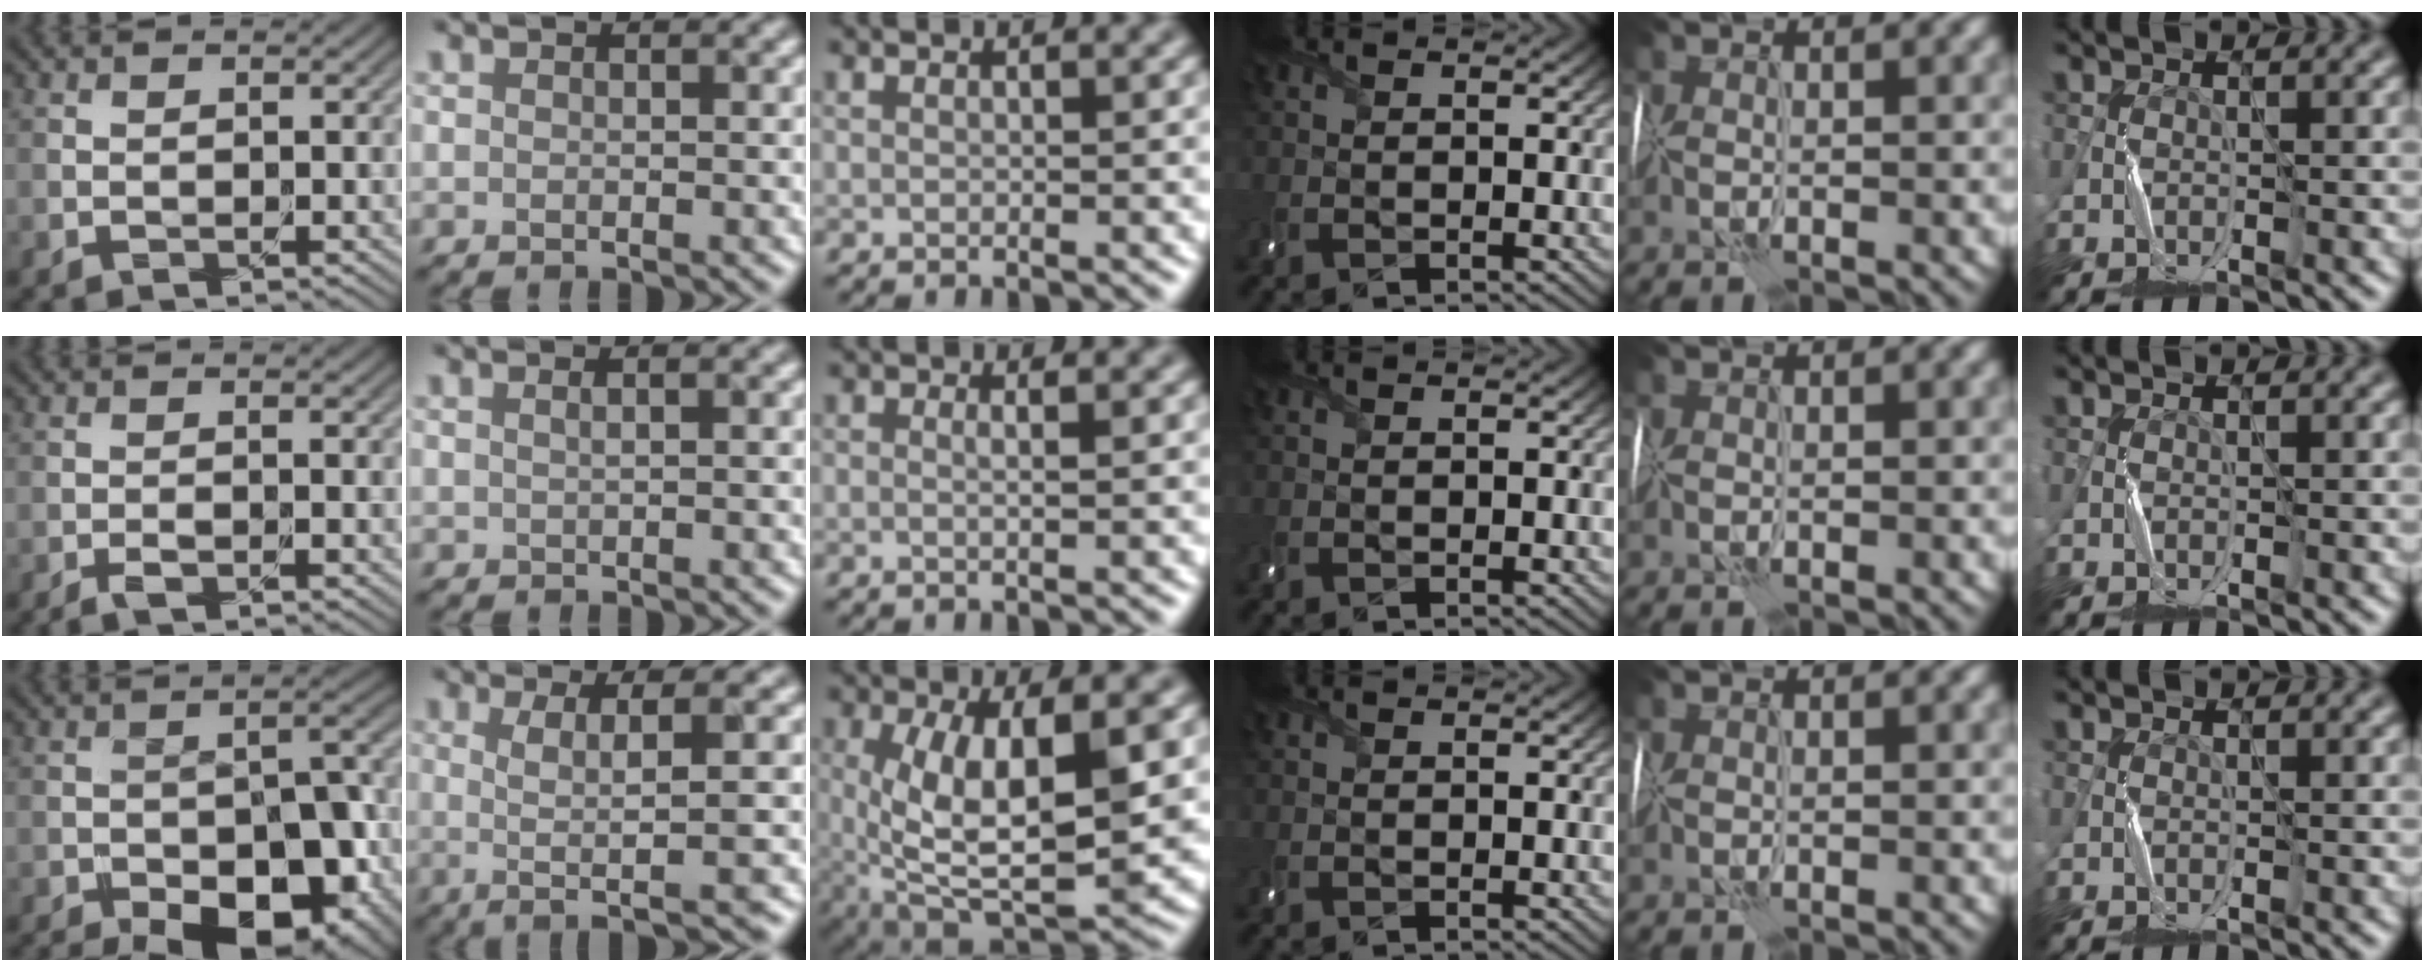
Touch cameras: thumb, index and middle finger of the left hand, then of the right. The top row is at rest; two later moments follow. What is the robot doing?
{"motion": "wrap", "object": "sponge"}